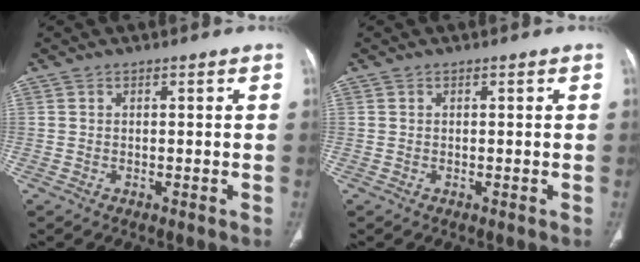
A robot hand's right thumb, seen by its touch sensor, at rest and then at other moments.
{"total": 0.0}